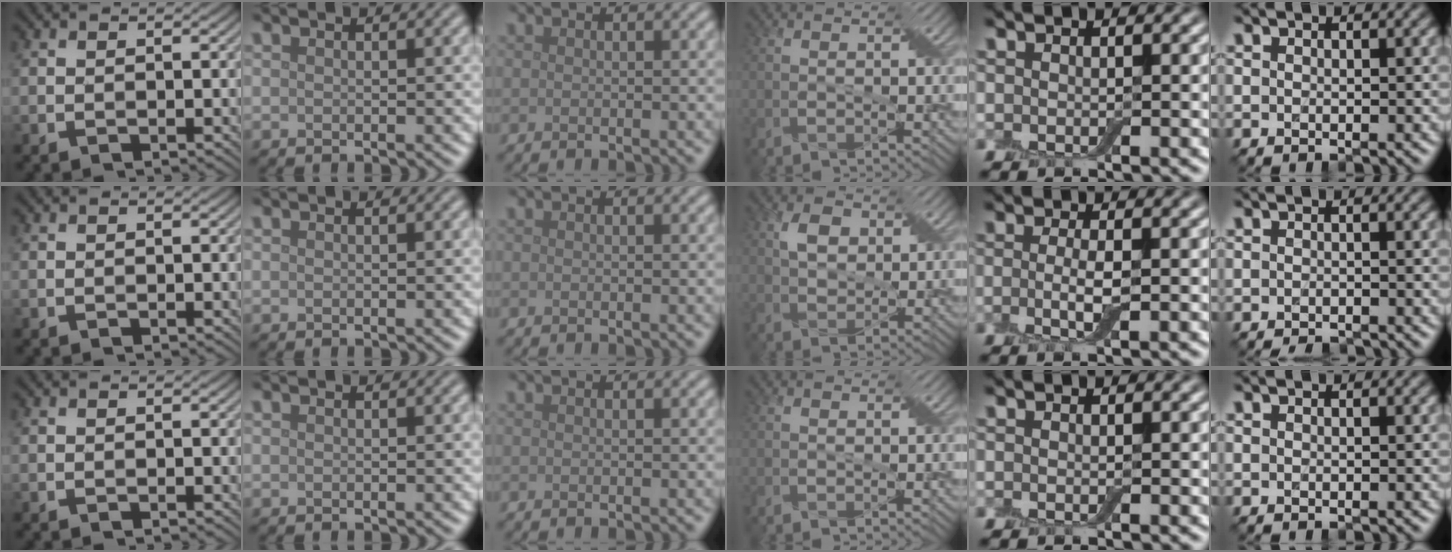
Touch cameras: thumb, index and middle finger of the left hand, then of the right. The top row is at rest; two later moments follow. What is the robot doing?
{"motion": "fold", "object": "apron"}